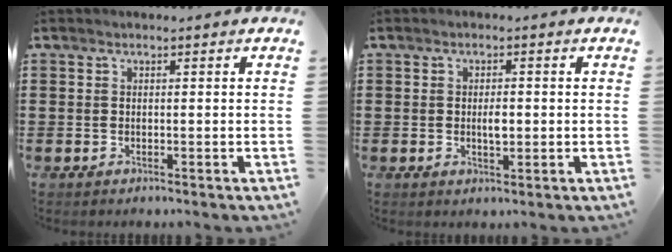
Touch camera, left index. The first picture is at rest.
{"total": 2.4, "force": [0.0, 0.9, 2.2], "torque": [-0.034, -0.004, -0.002]}